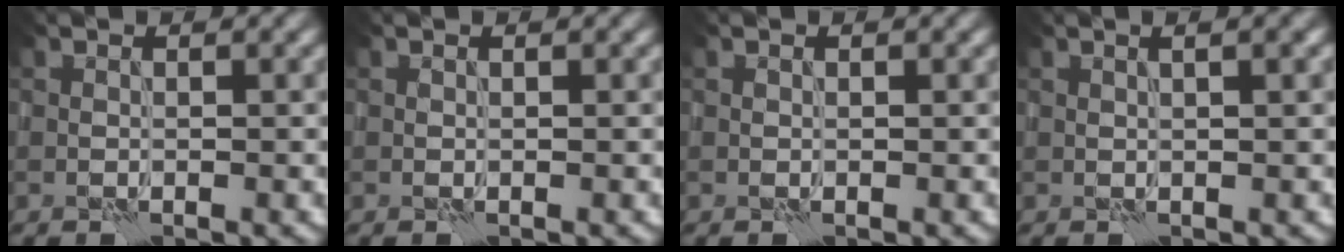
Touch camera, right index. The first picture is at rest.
{"total": 0.0}
{"total": 0.0}
{"total": 2.7, "force": [1.2, 0.8, 2.3], "torque": [-0.017, 0.005, -0.001]}